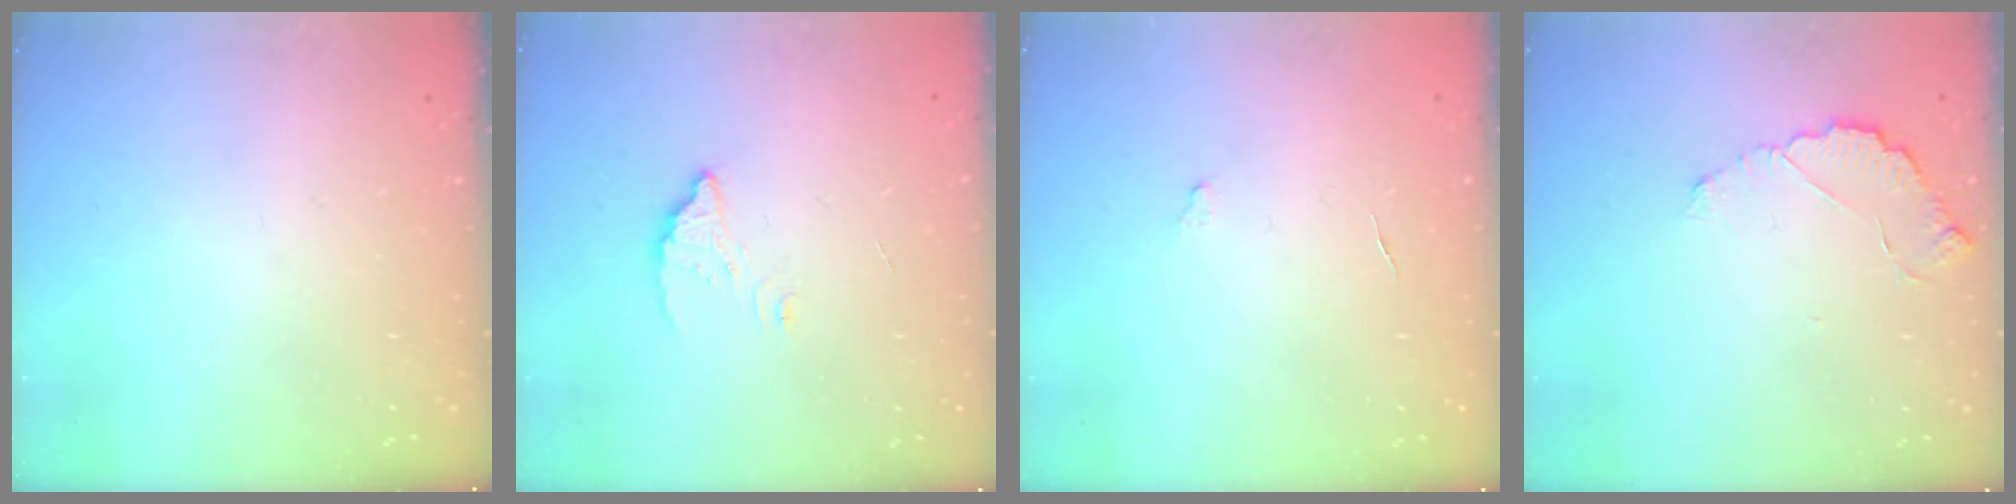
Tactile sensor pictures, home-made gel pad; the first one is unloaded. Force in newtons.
{"total": 3.0, "press": 3.0, "slide": 0.2}
{"total": 2.8, "press": 2.8, "slide": 0.2}
{"total": 5.8, "press": 5.8, "slide": 0.4}